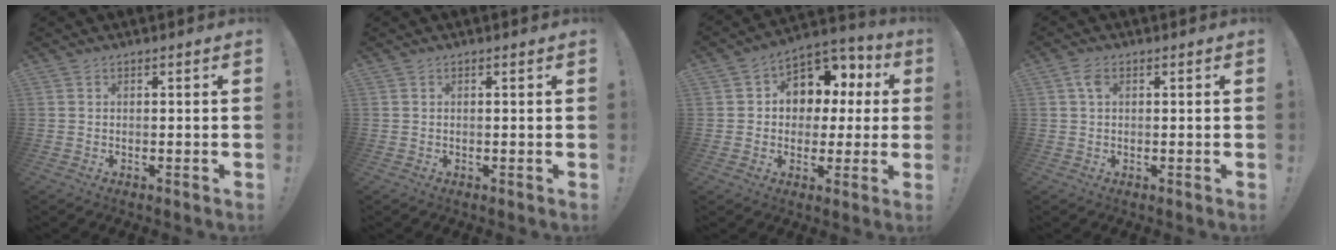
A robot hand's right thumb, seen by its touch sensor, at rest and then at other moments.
{"total": 0.6, "force": [0.3, -0.5, 0.3], "torque": [0.007, -0.006, 0.002]}
{"total": 9.9, "force": [3.0, 8.4, 4.2], "torque": [-0.060, -0.022, 0.061]}
{"total": 2.7, "force": [0.7, 1.6, 2.1], "torque": [-0.044, 0.005, 0.013]}